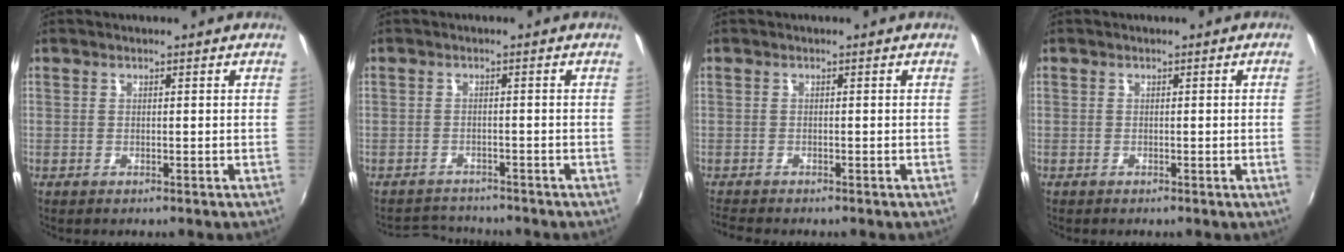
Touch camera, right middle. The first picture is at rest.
{"total": 4.6, "force": [-4.5, 1.0, 0.1], "torque": [-0.019, 0.003, -0.077]}
{"total": 2.6, "force": [-2.4, 0.3, 0.8], "torque": [-0.024, -0.017, -0.047]}
{"total": 1.6, "force": [0.0, -1.0, 1.2], "torque": [-0.010, -0.013, 0.002]}